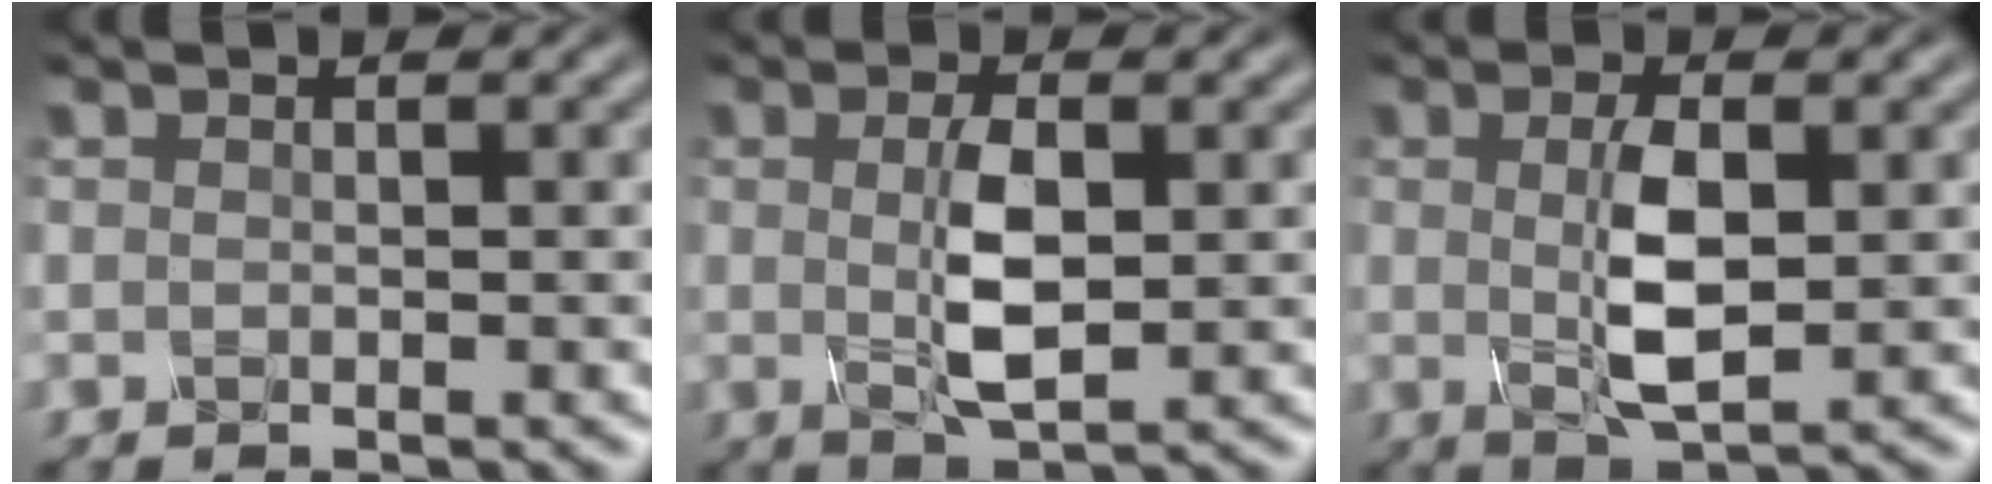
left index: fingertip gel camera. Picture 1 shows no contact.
{"total": 3.6, "force": [0.4, 1.0, 3.4], "torque": [-0.079, 0.003, 0.010]}
{"total": 4.0, "force": [0.4, 1.1, 3.8], "torque": [-0.087, 0.002, 0.010]}